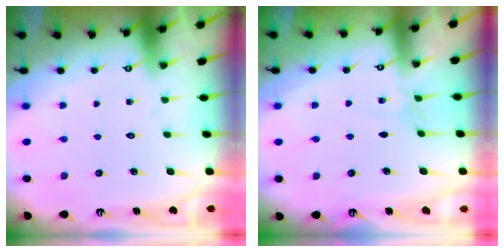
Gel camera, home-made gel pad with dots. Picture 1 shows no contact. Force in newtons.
{"total": 2.3, "press": 2.2, "slide": 0.4}